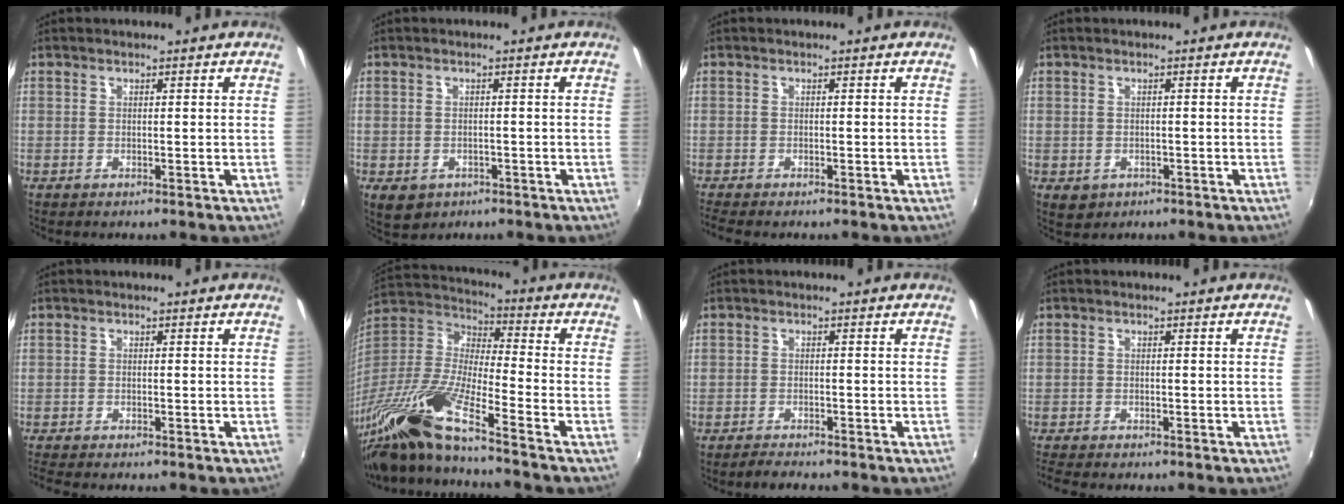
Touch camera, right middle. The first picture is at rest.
{"total": 4.8, "force": [-2.1, 3.7, 2.3], "torque": [-0.047, -0.012, -0.022]}
{"total": 2.9, "force": [-2.5, 0.5, 1.4], "torque": [-0.029, -0.019, -0.043]}
{"total": 2.9, "force": [-1.0, 2.5, 1.3], "torque": [-0.028, -0.005, -0.007]}
{"total": 3.3, "force": [-3.0, 0.5, 1.3], "torque": [-0.032, -0.021, -0.054]}
{"total": 19.9, "force": [-14.3, 1.3, 13.7], "torque": [-0.271, -0.039, -0.285]}
{"total": 2.3, "force": [-2.2, 0.4, 0.6], "torque": [-0.023, -0.004, -0.040]}
{"total": 3.8, "force": [-3.5, 0.6, 1.5], "torque": [-0.039, -0.022, -0.061]}